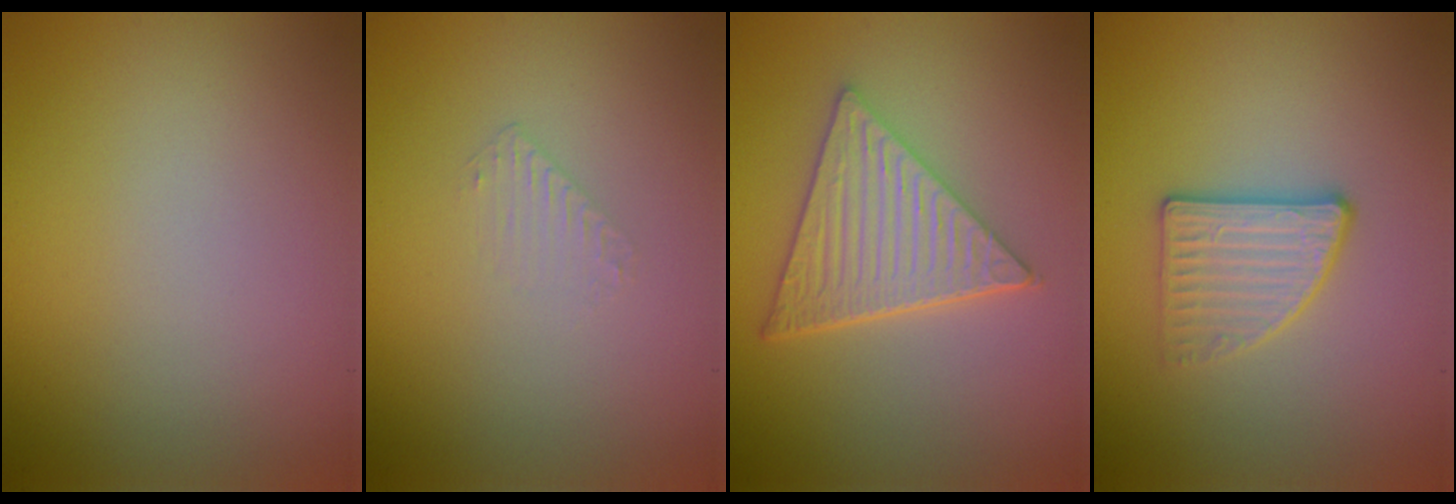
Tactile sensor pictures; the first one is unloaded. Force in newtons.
{"total": 0.6, "press": 0.4, "slide": 0.5}
{"total": 6.2, "press": 4.6, "slide": 4.1}
{"total": 2.7, "press": 2.6, "slide": 0.8}